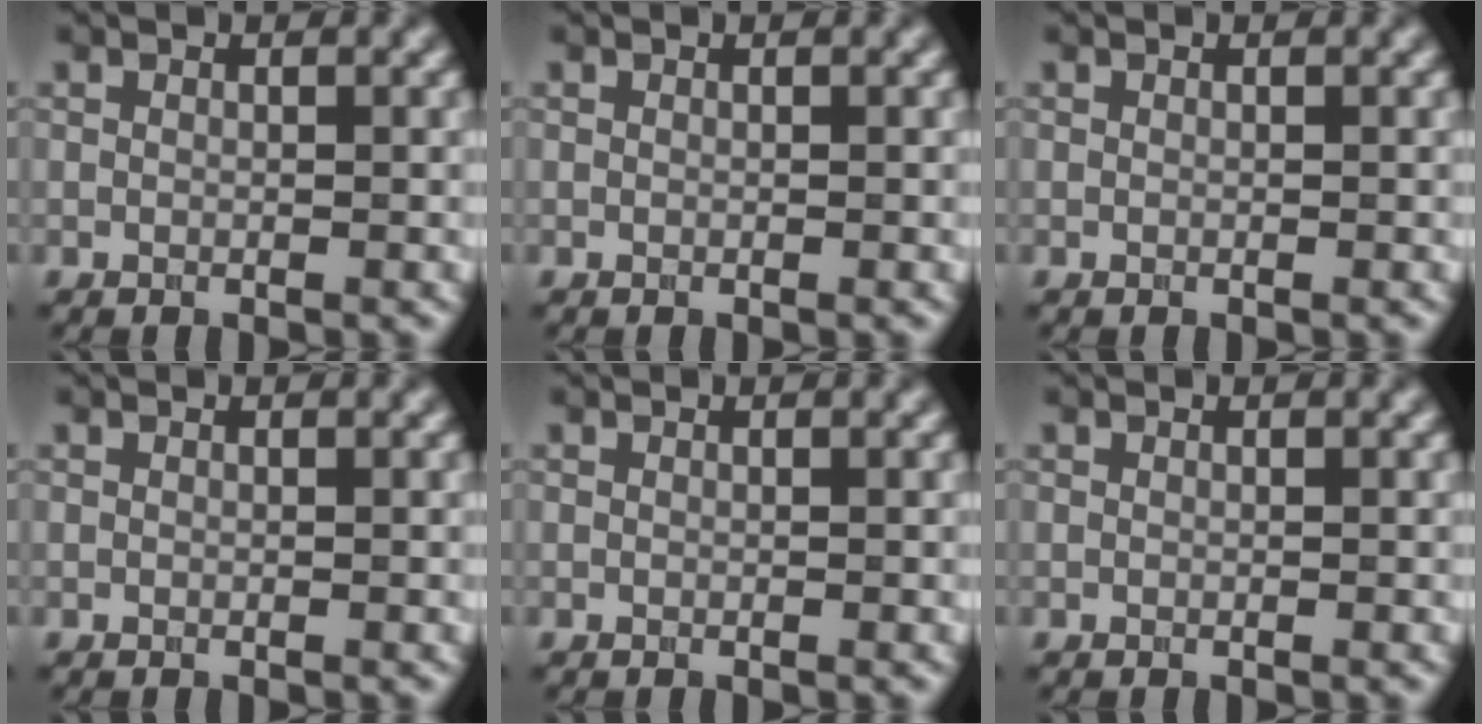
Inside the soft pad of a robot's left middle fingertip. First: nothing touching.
{"total": 0.0}
{"total": 0.0}
{"total": 0.0}
{"total": 0.0}
{"total": 0.0}